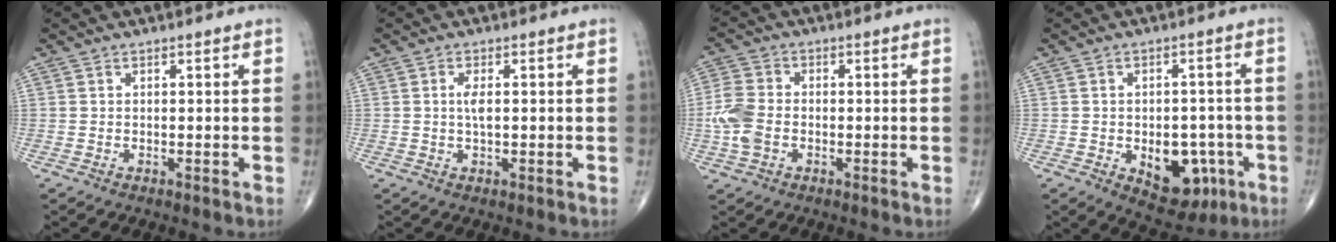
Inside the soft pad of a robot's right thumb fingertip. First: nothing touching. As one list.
[{"total": 2.5, "force": [0.2, 0.9, 2.3], "torque": [-0.046, -0.002, 0.002]}, {"total": 7.0, "force": [-1.5, 4.9, 4.8], "torque": [-0.115, 0.011, -0.037]}, {"total": 11.1, "force": [-3.7, 6.9, 7.9], "torque": [-0.069, 0.019, -0.035]}]